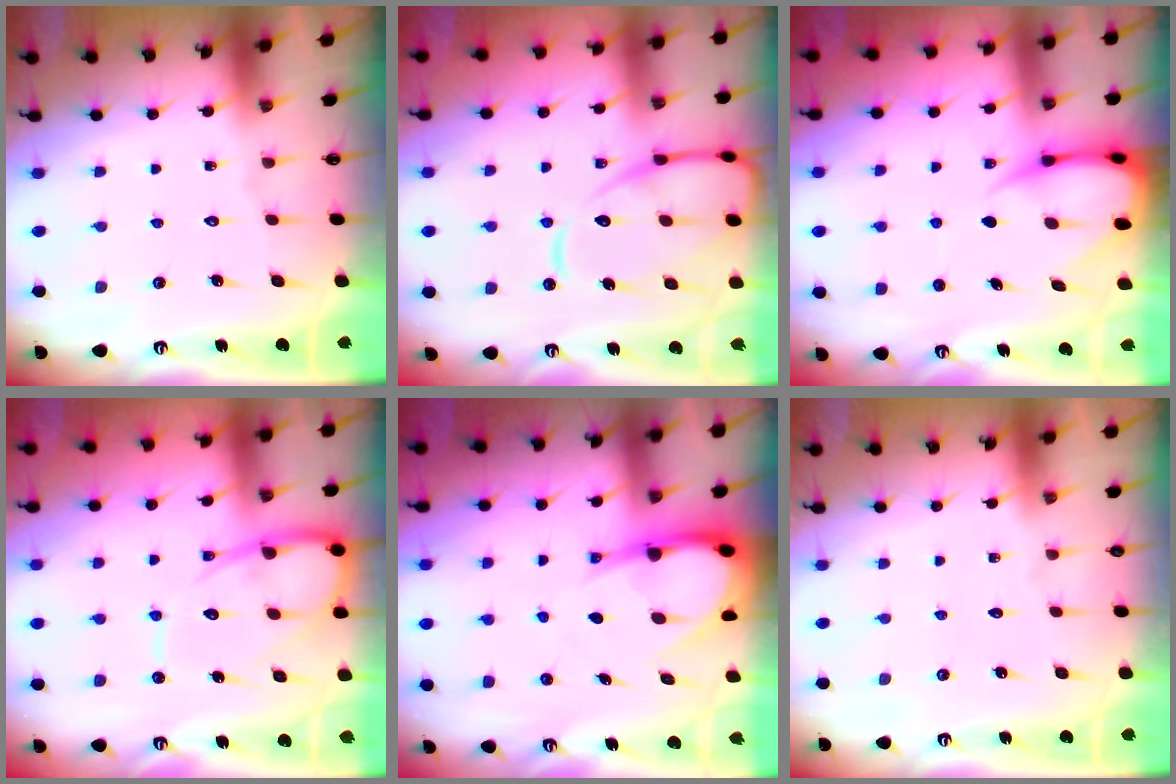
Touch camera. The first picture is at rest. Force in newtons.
{"total": 14.1, "press": 14.0, "slide": 1.5}
{"total": 6.8, "press": 6.7, "slide": 0.8}
{"total": 11.6, "press": 11.5, "slide": 1.2}
{"total": 8.8, "press": 8.8, "slide": 0.9}
{"total": 0.0}